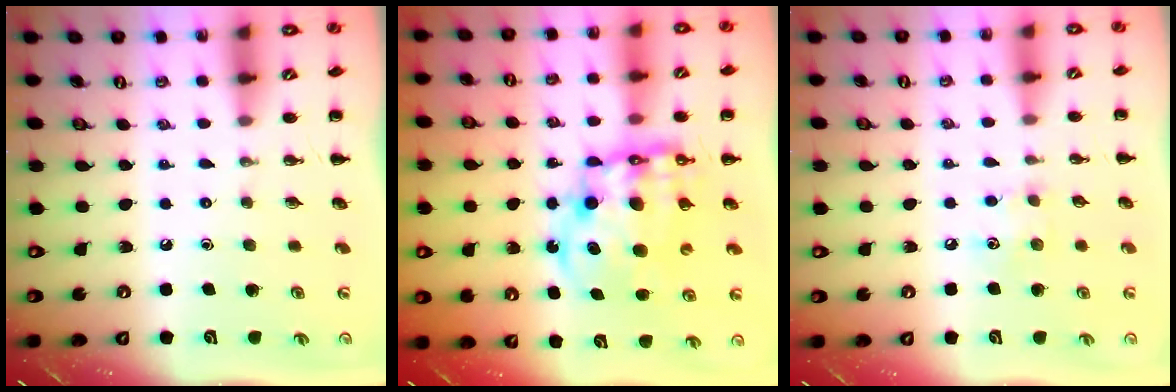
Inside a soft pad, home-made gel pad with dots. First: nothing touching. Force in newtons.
{"total": 14.3, "press": 13.8, "slide": 3.4}
{"total": 6.2, "press": 6.1, "slide": 1.2}